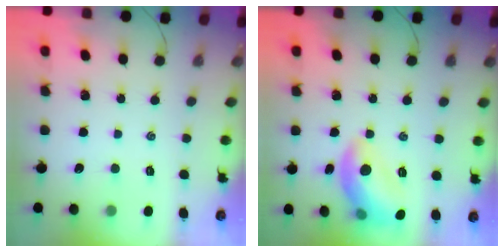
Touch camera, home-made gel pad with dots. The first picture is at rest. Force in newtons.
{"total": 11.8, "press": 11.8, "slide": 0.8}